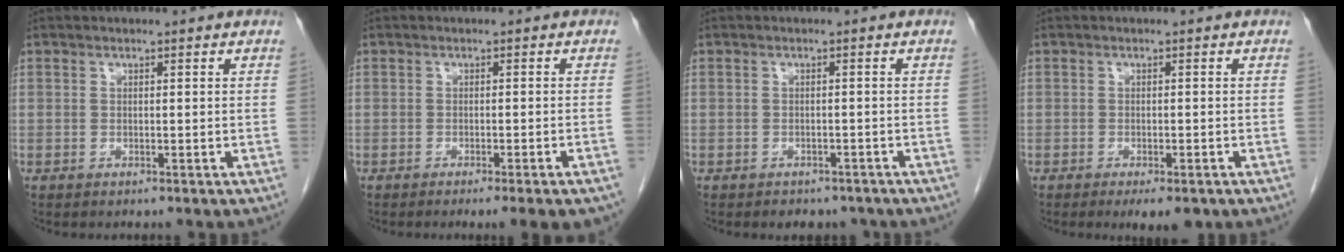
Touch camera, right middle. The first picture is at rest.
{"total": 7.0, "force": [-5.5, 0.3, 4.3], "torque": [-0.038, -0.012, -0.072]}
{"total": 4.0, "force": [-3.3, 2.1, 0.7], "torque": [-0.002, 0.006, -0.040]}
{"total": 4.1, "force": [-2.6, 1.4, 2.8], "torque": [-0.030, -0.004, -0.032]}